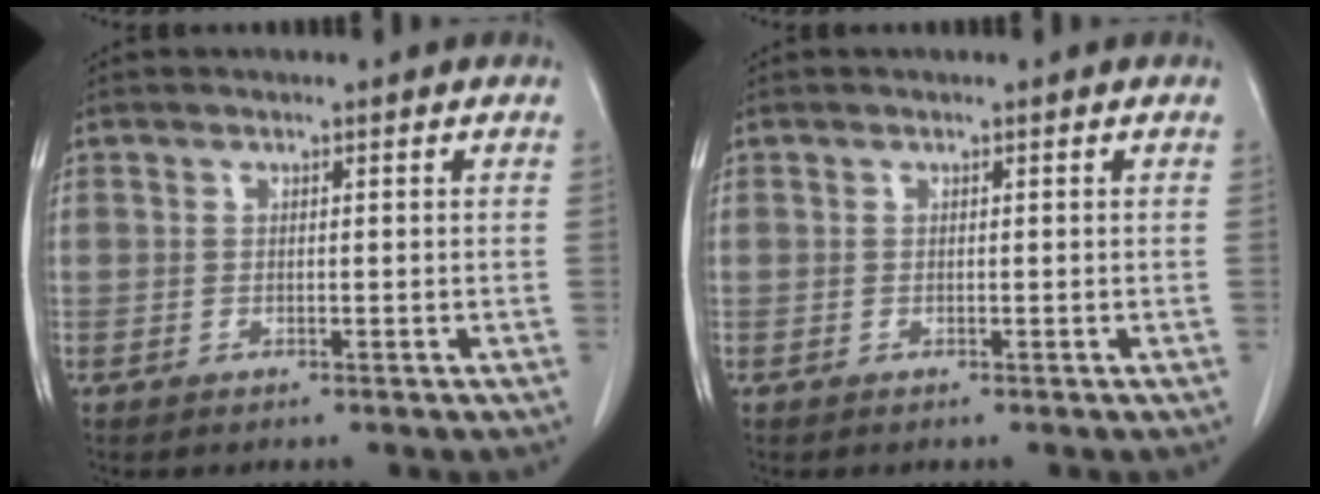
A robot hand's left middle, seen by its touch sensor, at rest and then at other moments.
{"total": 0.0}